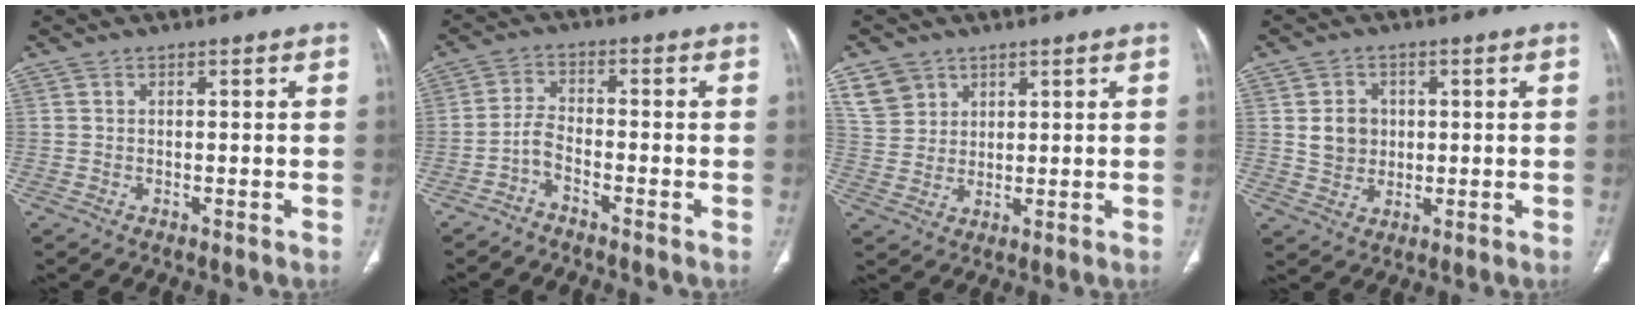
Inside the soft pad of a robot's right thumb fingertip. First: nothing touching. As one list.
[{"total": 3.3, "force": [-2.5, 1.2, 1.8], "torque": [-0.037, 0.025, -0.054]}, {"total": 5.8, "force": [3.3, 4.6, 1.4], "torque": [-0.008, -0.014, 0.070]}, {"total": 5.8, "force": [0.6, 5.2, 2.5], "torque": [-0.017, -0.001, 0.015]}]